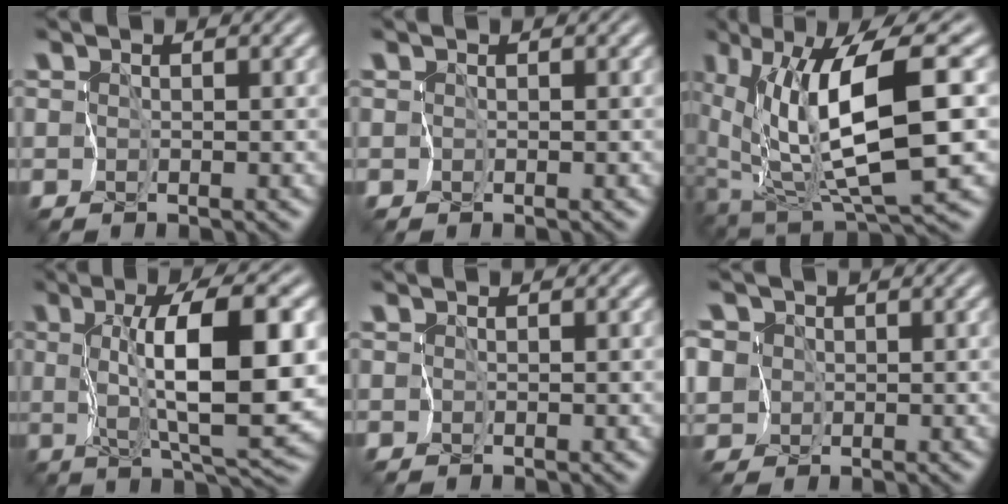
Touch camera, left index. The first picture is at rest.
{"total": 0.0}
{"total": 11.9, "force": [2.1, 3.2, 11.3], "torque": [-0.206, 0.000, 0.047]}
{"total": 9.9, "force": [1.5, 2.4, 9.5], "torque": [-0.140, 0.005, 0.031]}
{"total": 0.0}
{"total": 7.1, "force": [1.7, 6.4, 2.6], "torque": [-0.059, 0.027, -0.006]}